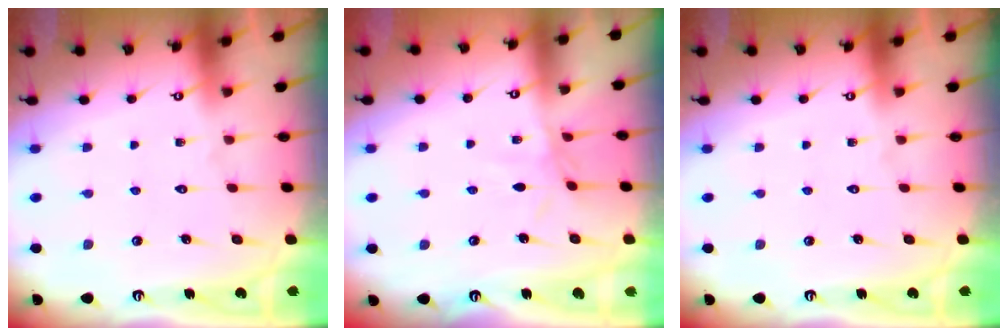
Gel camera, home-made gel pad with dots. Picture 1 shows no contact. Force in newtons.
{"total": 3.5, "press": 3.5, "slide": 0.3}
{"total": 0.0}